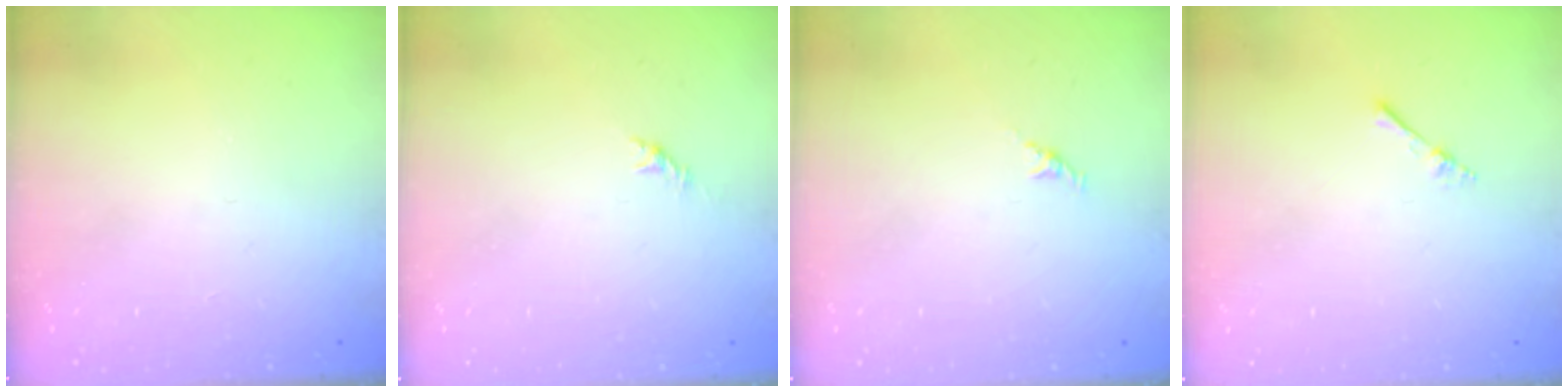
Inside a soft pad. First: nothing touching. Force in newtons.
{"total": 0.0}
{"total": 2.1, "press": 2.0, "slide": 0.7}
{"total": 2.2, "press": 2.1, "slide": 0.3}